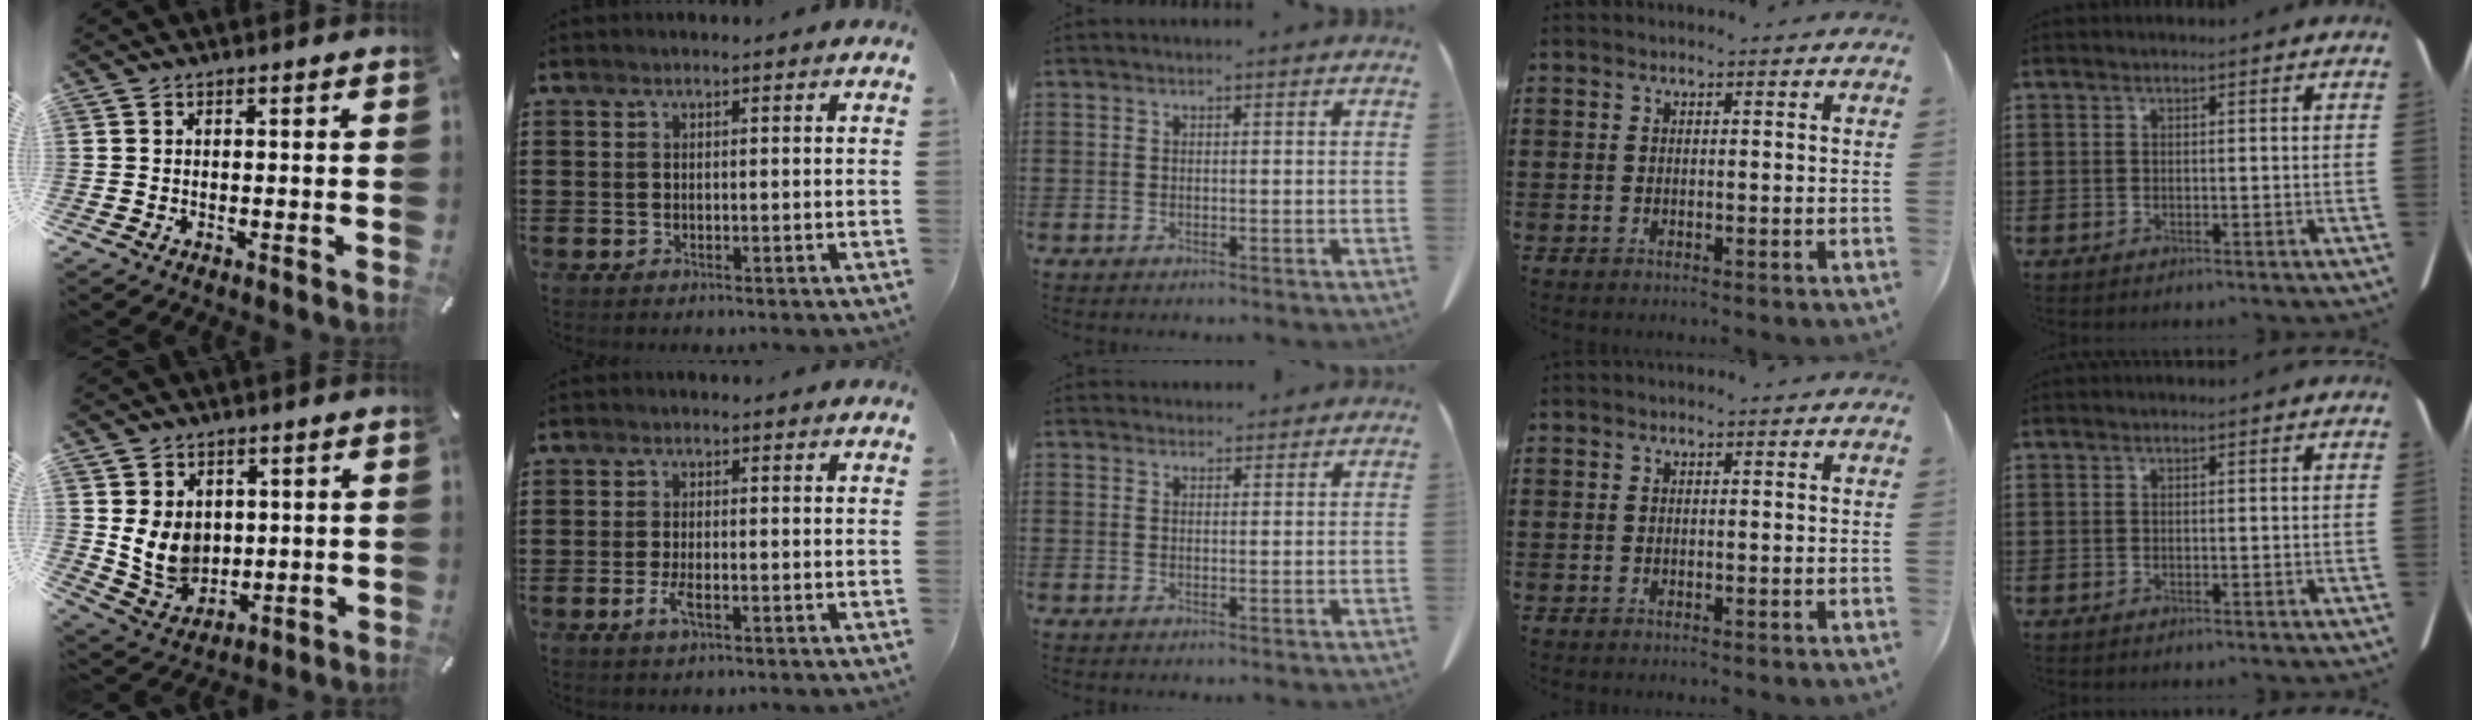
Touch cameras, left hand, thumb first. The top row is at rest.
{"thumb": {"total": 9.4, "force": [2.3, 8.1, 4.0], "torque": [-0.096, -0.018, 0.047]}, "index": {"total": 2.9, "force": [-1.1, 0.8, 2.5], "torque": [-0.063, -0.006, -0.026]}, "middle": {"total": 1.8, "force": [1.8, 0.4, 0.0], "torque": [0.002, -0.002, 0.034]}}